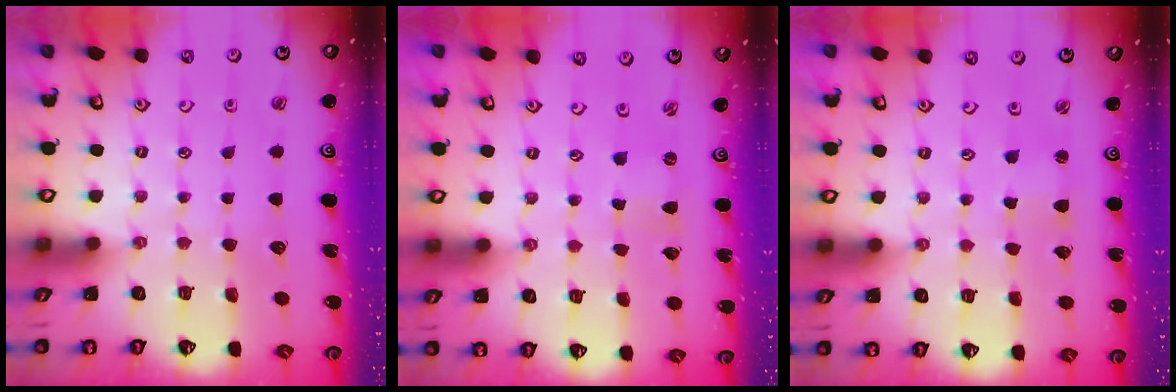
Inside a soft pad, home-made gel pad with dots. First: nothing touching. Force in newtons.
{"total": 0.0}
{"total": 1.5, "press": 1.5, "slide": 0.2}